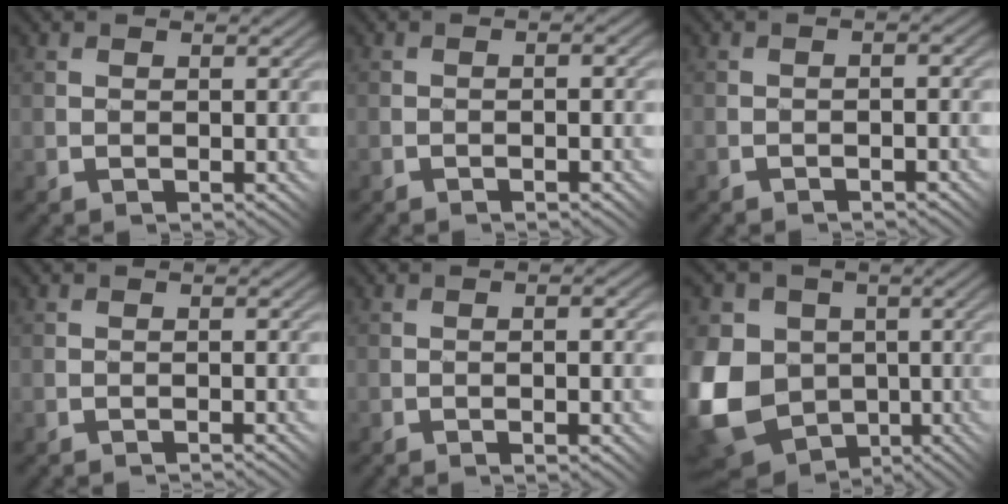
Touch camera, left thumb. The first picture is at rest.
{"total": 3.0, "force": [-1.4, 0.7, 2.6], "torque": [-0.031, 0.007, -0.016]}
{"total": 1.6, "force": [-1.1, 0.3, 1.1], "torque": [-0.018, 0.008, -0.019]}
{"total": 0.7, "force": [-0.6, -0.4, -0.1], "torque": [0.002, 0.007, -0.015]}
{"total": 4.6, "force": [-1.6, 0.8, 4.2], "torque": [-0.054, 0.003, -0.015]}
{"total": 14.6, "force": [-2.7, 12.3, 7.4], "torque": [-0.210, -0.019, -0.080]}